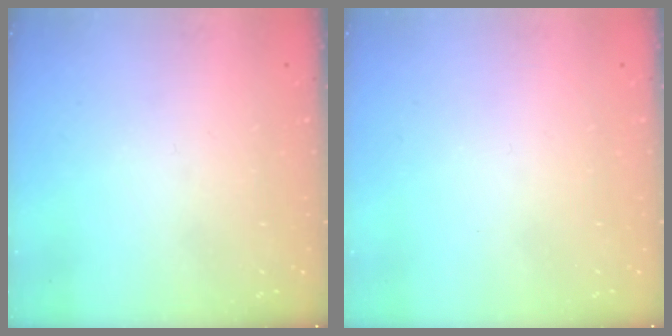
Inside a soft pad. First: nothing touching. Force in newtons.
{"total": 1.6, "press": 1.6, "slide": 0.1}